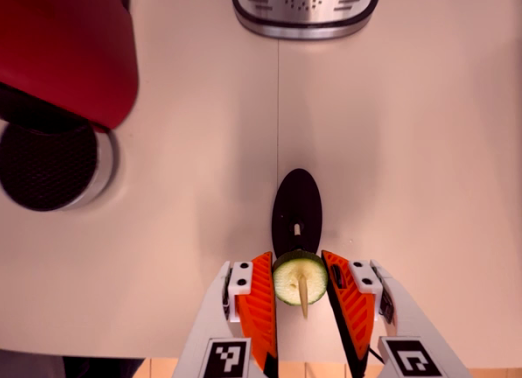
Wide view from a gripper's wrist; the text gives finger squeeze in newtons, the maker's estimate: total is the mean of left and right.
{"total": 9.7, "left": 9.6, "right": 9.8}